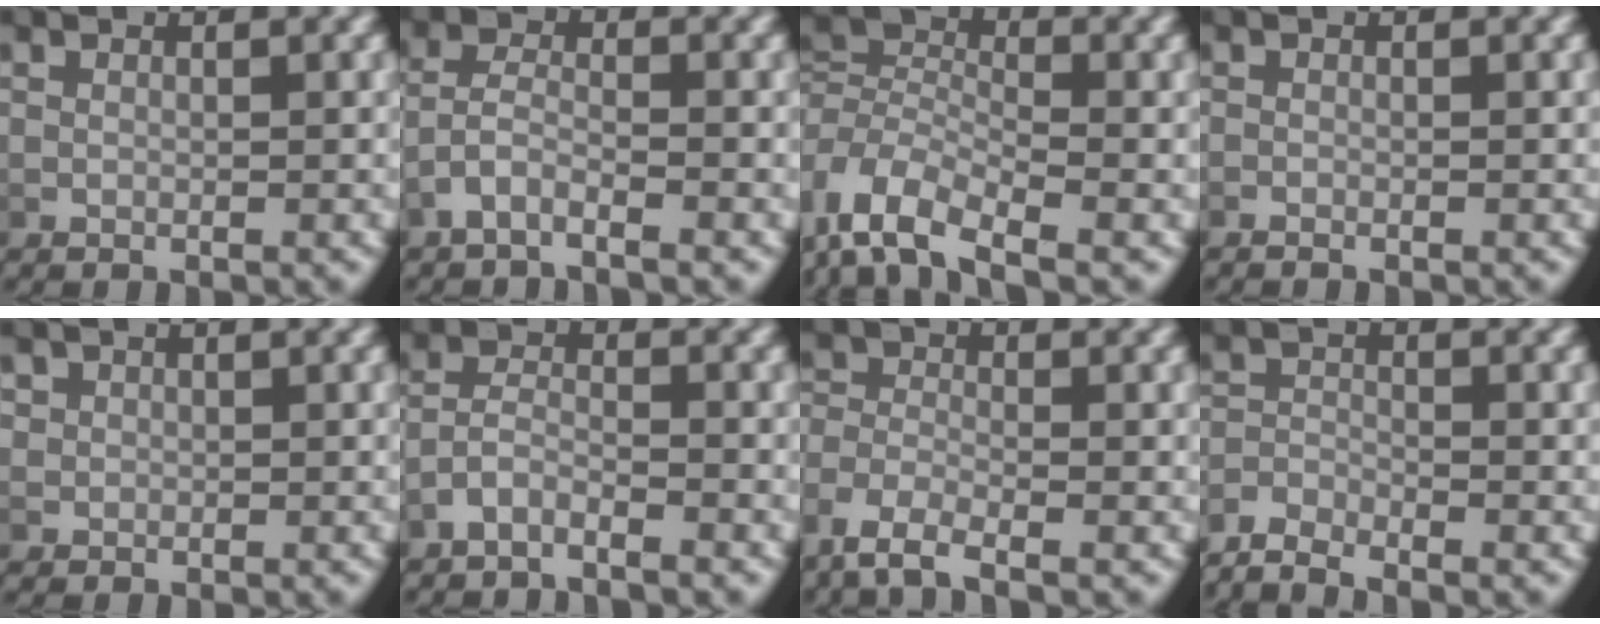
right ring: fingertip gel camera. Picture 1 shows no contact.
{"total": 2.9, "force": [-1.9, 1.2, 1.8], "torque": [-0.045, -0.010, -0.033]}
{"total": 6.1, "force": [-2.0, 4.4, 3.8], "torque": [-0.094, -0.028, -0.030]}
{"total": 0.7, "force": [-0.7, -0.1, 0.0], "torque": [-0.005, -0.004, -0.011]}
{"total": 2.8, "force": [0.5, 2.7, 0.7], "torque": [-0.028, -0.007, 0.010]}
{"total": 2.8, "force": [-2.3, 1.1, 1.2], "torque": [-0.030, -0.007, -0.043]}
{"total": 3.0, "force": [-1.9, 1.4, 1.8], "torque": [-0.053, -0.017, -0.029]}
{"total": 3.2, "force": [-2.8, 1.1, 0.9], "torque": [-0.021, -0.010, -0.051]}